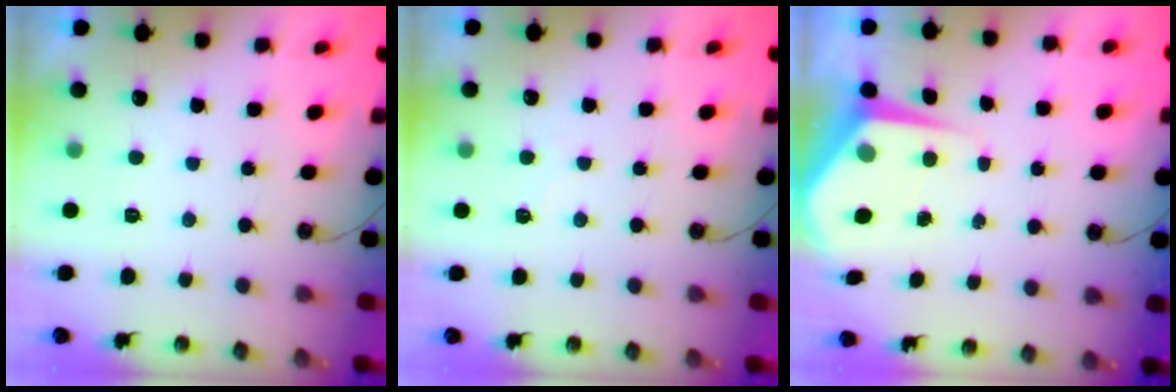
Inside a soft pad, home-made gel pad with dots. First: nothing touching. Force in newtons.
{"total": 2.7, "press": 2.7, "slide": 0.3}
{"total": 5.3, "press": 5.3, "slide": 0.1}